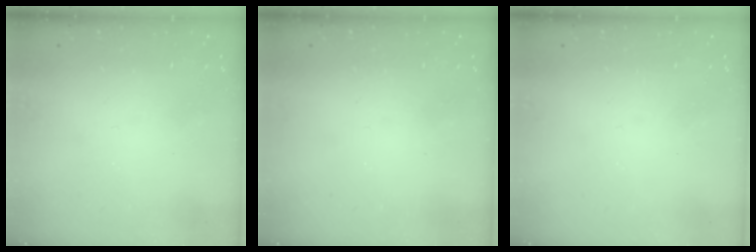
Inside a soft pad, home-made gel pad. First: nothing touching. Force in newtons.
{"total": 0.0}
{"total": 0.0}